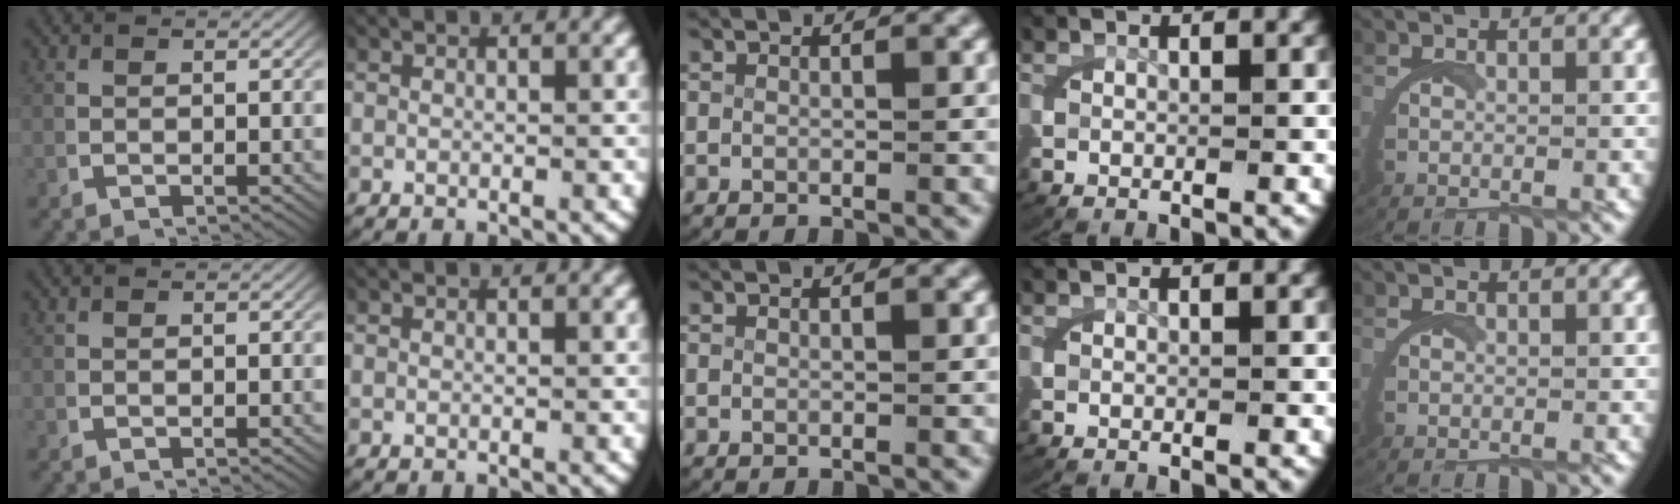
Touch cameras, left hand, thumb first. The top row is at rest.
{}